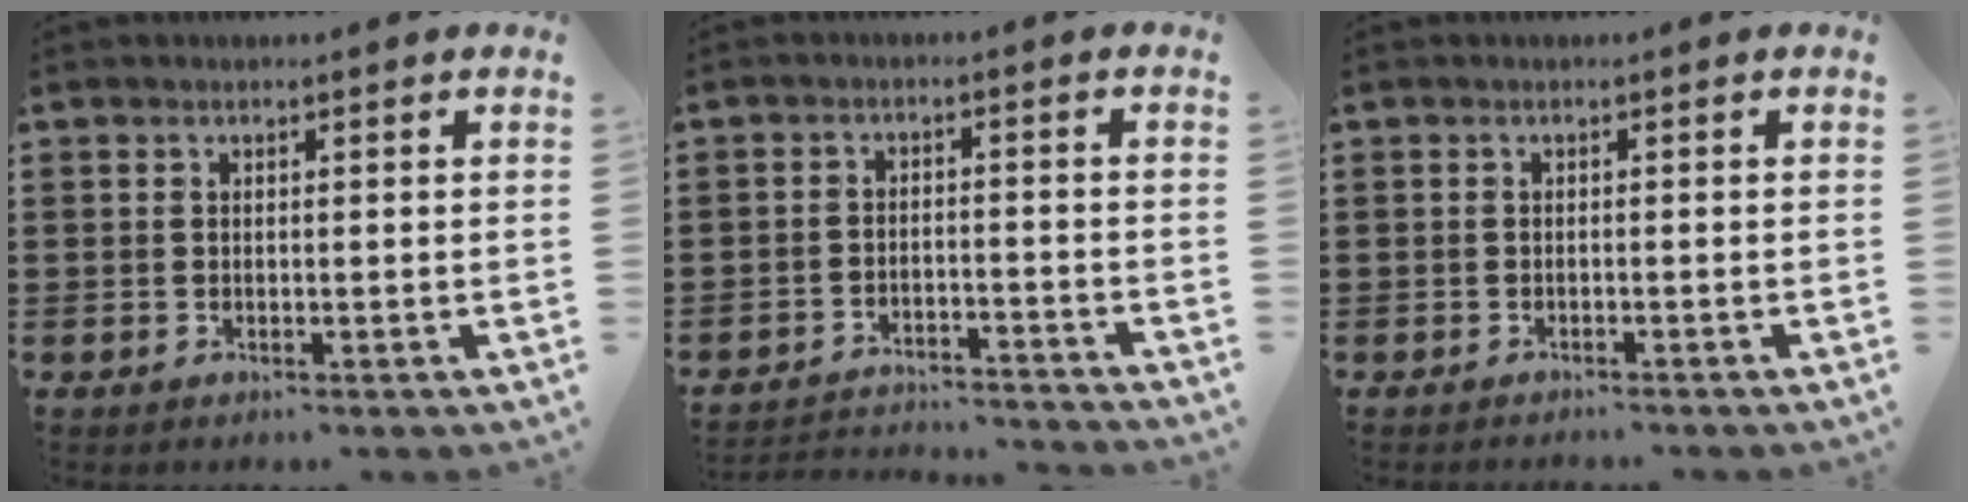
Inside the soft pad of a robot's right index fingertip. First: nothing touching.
{"total": 3.3, "force": [-3.3, 0.1, 0.3], "torque": [-0.012, 0.001, -0.071]}
{"total": 0.8, "force": [-0.8, 0.0, 0.0], "torque": [-0.002, -0.001, -0.017]}